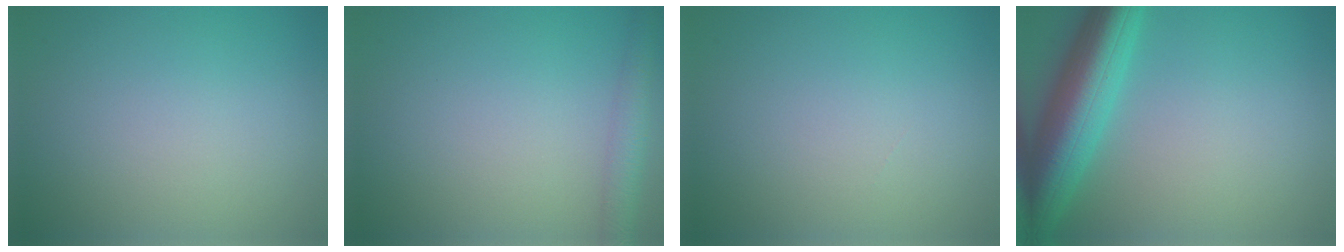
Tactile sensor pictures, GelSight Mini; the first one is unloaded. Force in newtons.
{"total": 2.8, "press": 2.8, "slide": 0.1}
{"total": 0.0}
{"total": 8.3, "press": 8.2, "slide": 0.4}